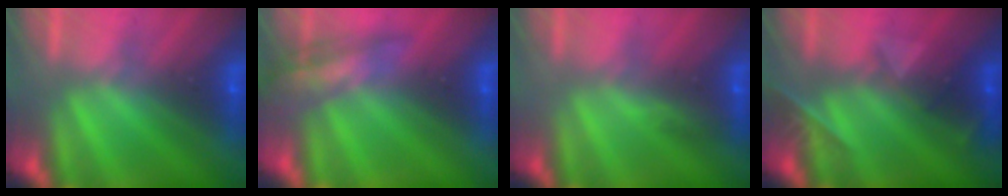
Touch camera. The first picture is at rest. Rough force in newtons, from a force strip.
{"total": 2.5}
{"total": 3.0}
{"total": 2.4}